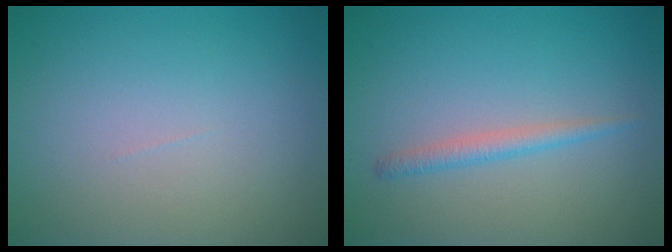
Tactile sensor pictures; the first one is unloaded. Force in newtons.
{"total": 1.5, "press": 1.5, "slide": 0.1}